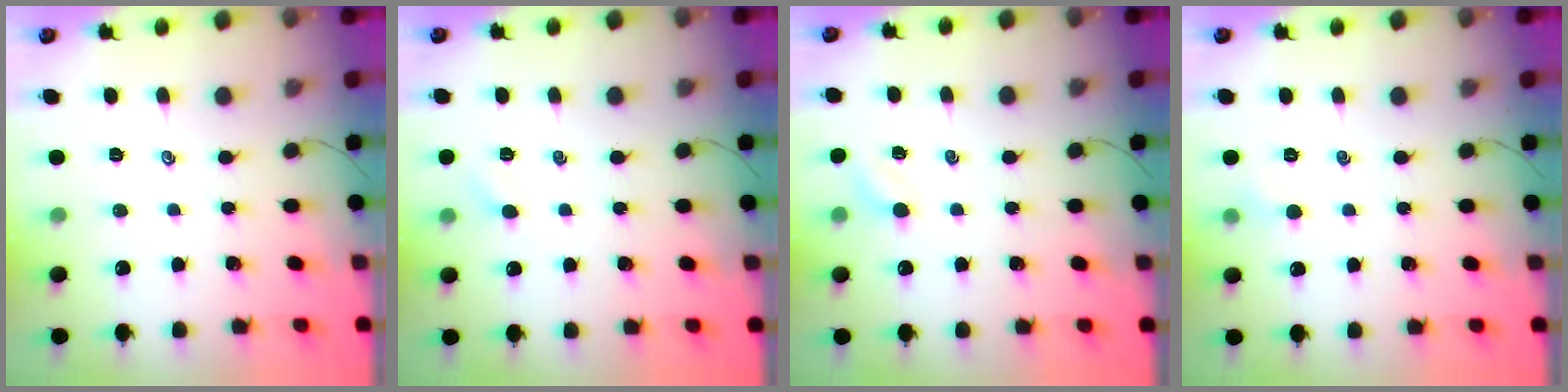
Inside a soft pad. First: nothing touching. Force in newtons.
{"total": 2.4, "press": 2.3, "slide": 0.7}
{"total": 5.3, "press": 5.3, "slide": 0.7}
{"total": 3.3, "press": 3.1, "slide": 1.1}